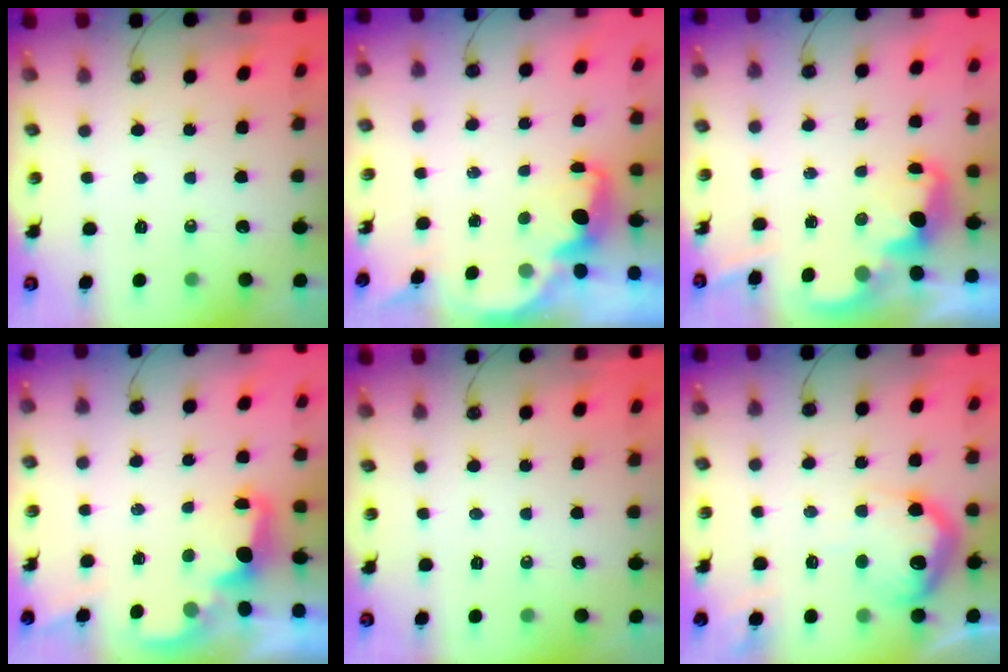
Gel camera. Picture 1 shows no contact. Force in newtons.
{"total": 1.6, "press": 1.5, "slide": 0.6}
{"total": 2.7, "press": 2.6, "slide": 0.5}
{"total": 2.0, "press": 1.9, "slide": 0.8}
{"total": 0.0}
{"total": 18.1, "press": 18.0, "slide": 1.3}